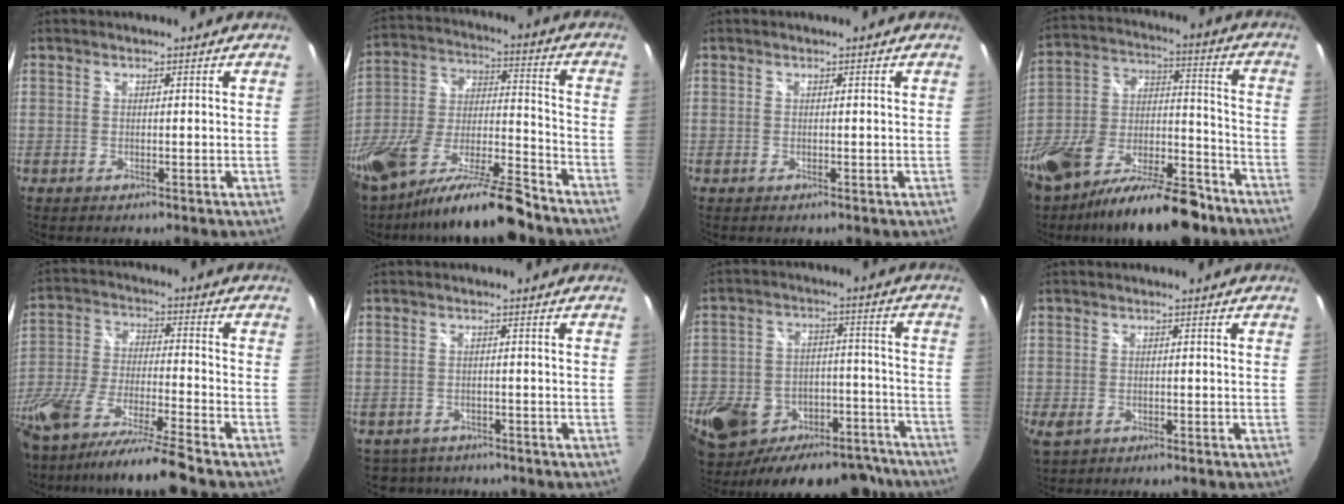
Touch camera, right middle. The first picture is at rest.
{"total": 21.9, "force": [-16.0, 4.7, 14.2], "torque": [-0.278, -0.036, -0.276]}
{"total": 0.0}
{"total": 23.2, "force": [-14.4, 10.1, 15.1], "torque": [-0.287, -0.008, -0.229]}
{"total": 17.5, "force": [-14.3, 0.2, 10.1], "torque": [-0.198, -0.050, -0.256]}
{"total": 5.7, "force": [-4.5, 3.2, 1.0], "torque": [-0.030, -0.003, -0.066]}
{"total": 27.3, "force": [-18.5, 15.0, 13.3], "torque": [-0.280, 0.008, -0.241]}
{"total": 3.5, "force": [-1.8, 2.1, 2.1], "torque": [-0.050, -0.009, -0.029]}